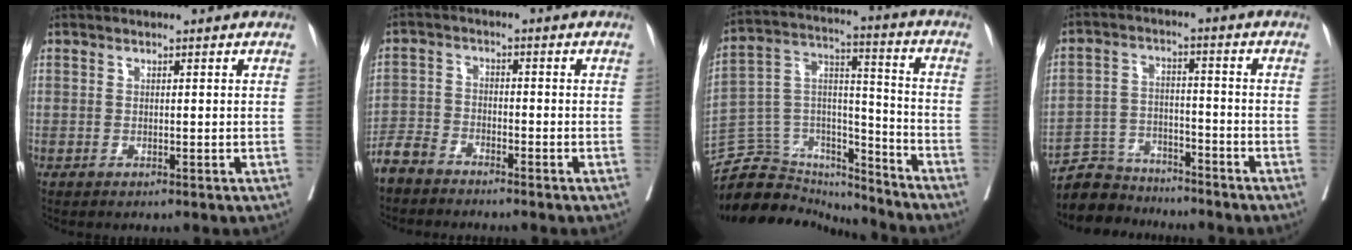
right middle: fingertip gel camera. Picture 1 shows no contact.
{"total": 4.3, "force": [-4.1, 1.4, 0.6], "torque": [-0.018, -0.008, -0.085]}
{"total": 18.6, "force": [-17.7, 5.1, 2.8], "torque": [-0.060, 0.065, -0.288]}
{"total": 8.2, "force": [-7.8, 2.7, 0.2], "torque": [-0.007, 0.019, -0.138]}